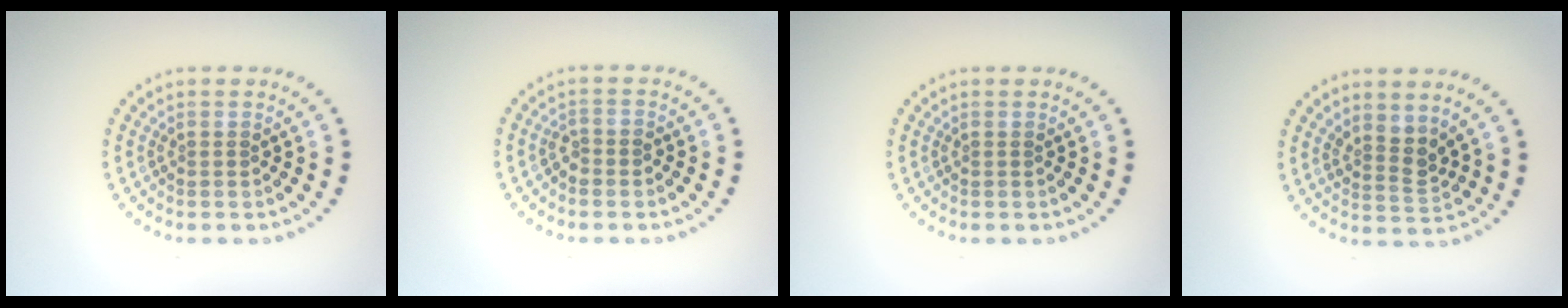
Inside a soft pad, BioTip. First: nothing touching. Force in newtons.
{"total": 0.9, "press": 0.8, "slide": 0.5}
{"total": 0.0}
{"total": 2.2, "press": 1.7, "slide": 1.3}